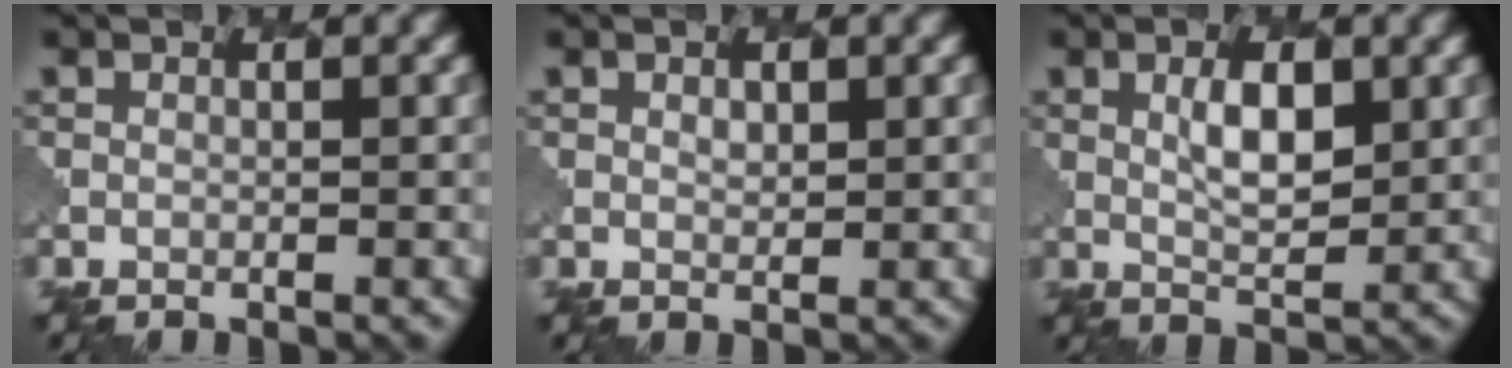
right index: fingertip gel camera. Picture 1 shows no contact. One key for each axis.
{"total": 0.9, "fx": 0.6, "fy": 0.5, "fz": 0.4, "tx": -0.008, "ty": -0.002, "tz": 0.013}
{"total": 3.2, "fx": 1.1, "fy": 1.3, "fz": 2.8, "tx": -0.050, "ty": 0.000, "tz": 0.021}